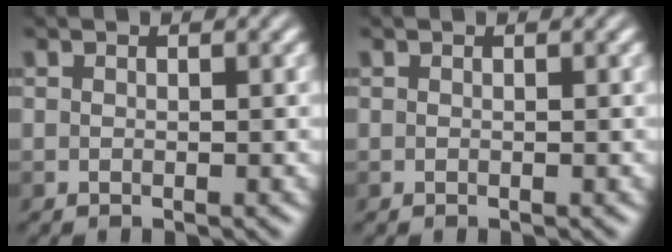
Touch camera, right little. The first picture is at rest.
{"total": 0.0}